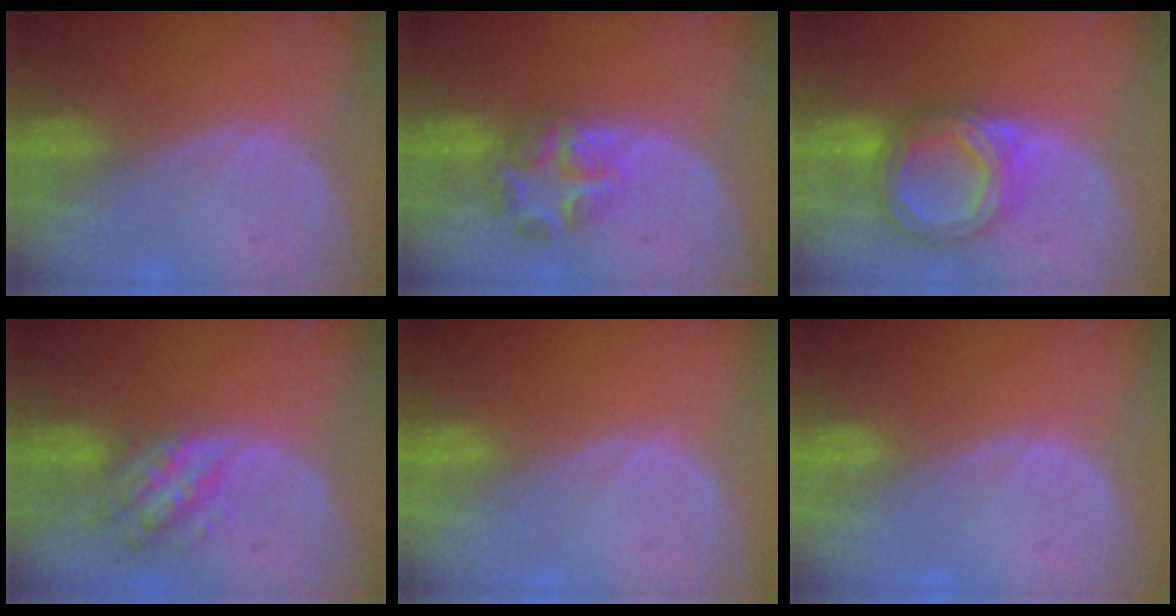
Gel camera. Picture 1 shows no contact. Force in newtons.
{"total": 5.6, "press": 5.5, "slide": 1.1}
{"total": 8.5, "press": 8.5, "slide": 0.6}
{"total": 6.4, "press": 5.8, "slide": 2.7}
{"total": 0.0}
{"total": 0.0}